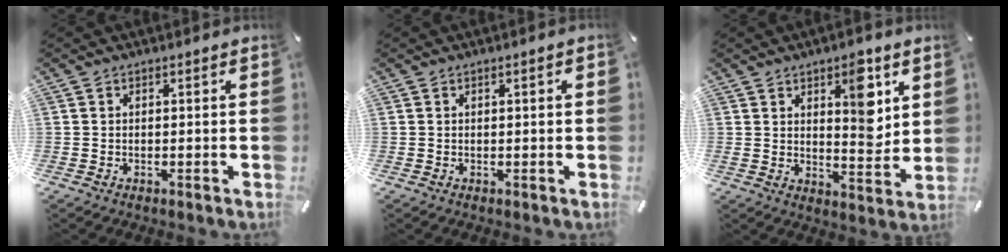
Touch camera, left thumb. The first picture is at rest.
{"total": 0.9, "force": [0.1, 0.2, 0.9], "torque": [-0.015, 0.000, 0.001]}
{"total": 10.4, "force": [5.1, 5.0, 7.6], "torque": [-0.085, -0.035, 0.079]}